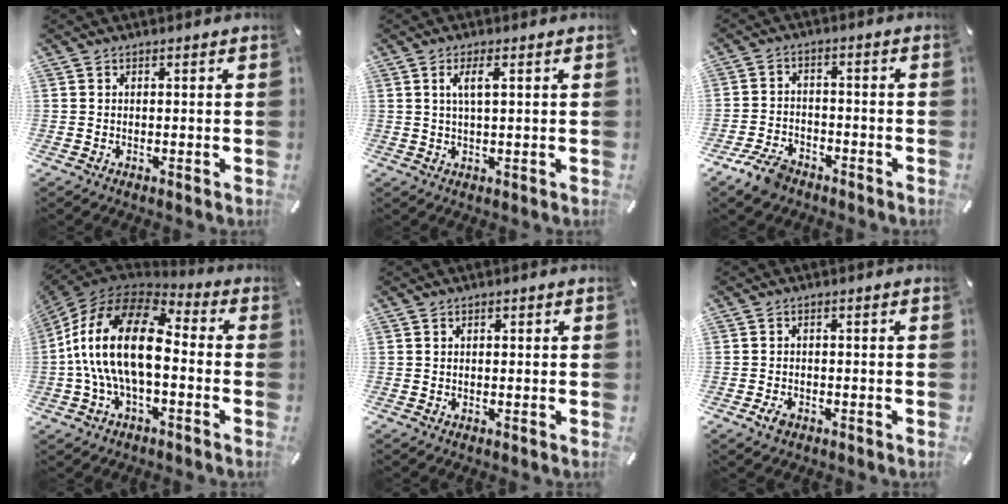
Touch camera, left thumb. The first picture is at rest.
{"total": 3.9, "force": [1.2, 0.8, 3.7], "torque": [-0.076, 0.004, 0.017]}
{"total": 6.8, "force": [-4.8, 3.6, 3.1], "torque": [-0.069, 0.023, -0.092]}
{"total": 21.2, "force": [-1.1, 11.6, 17.7], "torque": [-0.361, 0.024, -0.019]}
{"total": 0.8, "force": [0.2, 0.4, 0.6], "torque": [-0.012, 0.004, 0.002]}
{"total": 2.5, "force": [-1.3, 1.5, 1.5], "torque": [-0.033, 0.004, -0.028]}